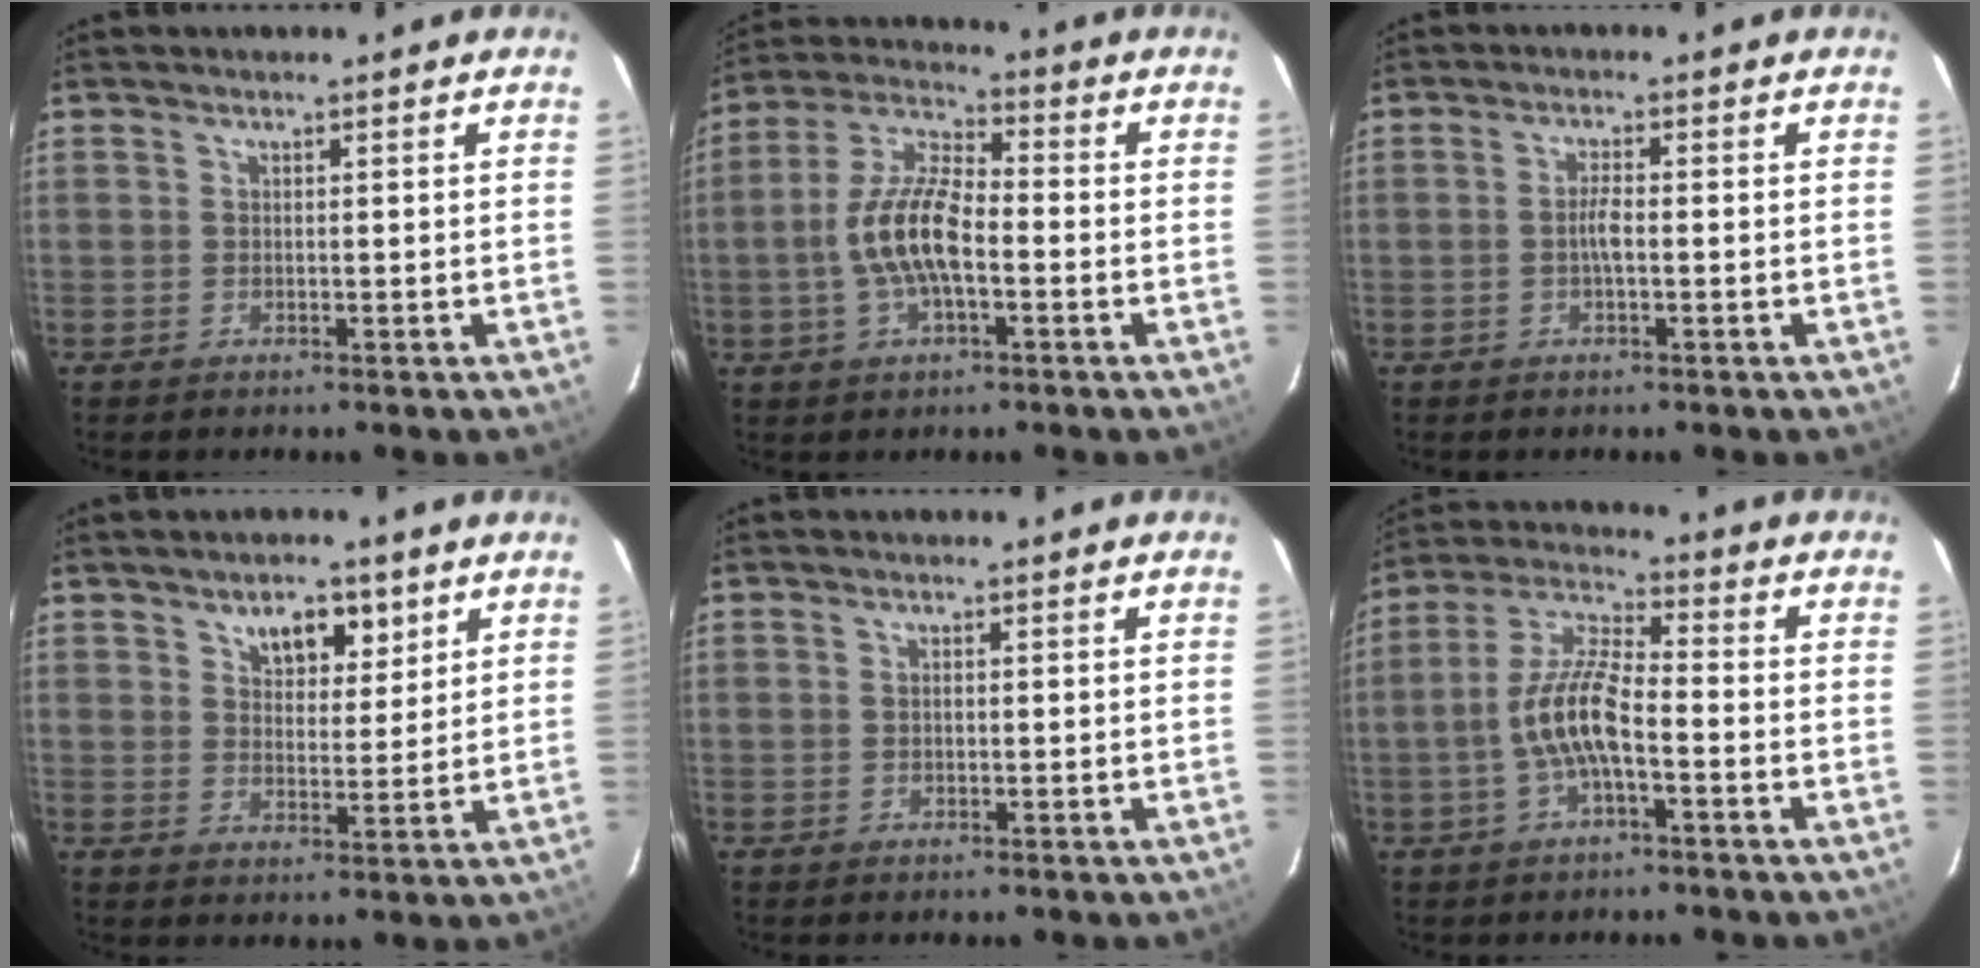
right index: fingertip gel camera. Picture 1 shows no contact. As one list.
[{"total": 11.7, "force": [-2.5, 4.6, 10.4], "torque": [-0.221, 0.010, -0.051]}, {"total": 2.4, "force": [-0.6, 0.4, 2.3], "torque": [-0.046, 0.003, -0.012]}, {"total": 6.5, "force": [3.9, 3.5, 3.9], "torque": [-0.054, 0.002, 0.062]}, {"total": 0.8, "force": [0.0, 0.6, 0.6], "torque": [-0.011, 0.003, 0.000]}, {"total": 10.0, "force": [-3.0, 3.0, 9.1], "torque": [-0.198, 0.010, -0.059]}]